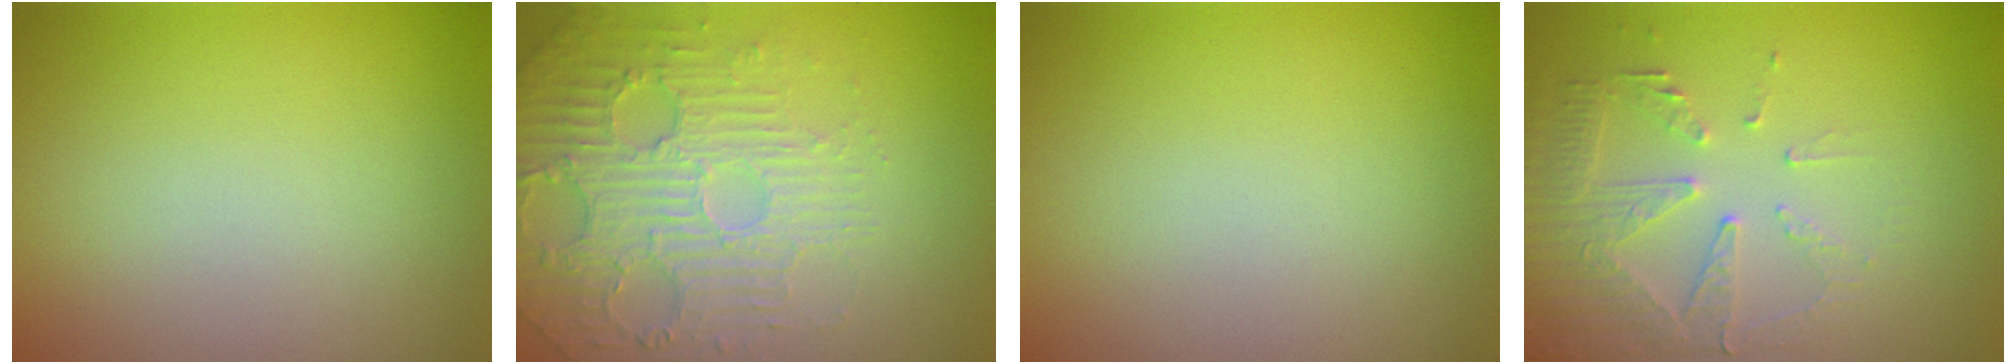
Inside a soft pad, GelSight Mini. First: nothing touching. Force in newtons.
{"total": 5.4, "press": 3.8, "slide": 3.9}
{"total": 0.0}
{"total": 5.2, "press": 3.6, "slide": 3.8}